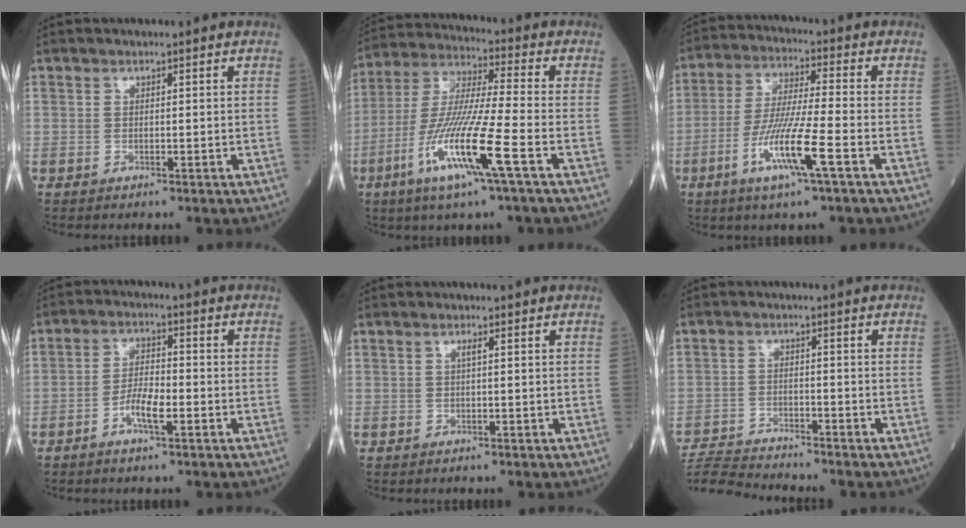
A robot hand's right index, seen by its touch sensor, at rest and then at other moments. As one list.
[{"total": 15.0, "force": [-6.1, -0.7, 13.7], "torque": [-0.286, -0.021, -0.120]}, {"total": 10.8, "force": [-4.4, -0.6, 9.8], "torque": [-0.197, -0.015, -0.086]}, {"total": 5.0, "force": [-2.2, 0.8, 4.5], "torque": [-0.090, 0.002, -0.043]}, {"total": 0.7, "force": [0.2, -0.1, 0.7], "torque": [-0.017, 0.000, 0.003]}, {"total": 7.1, "force": [-7.0, -0.6, 0.3], "torque": [-0.009, -0.009, -0.132]}]